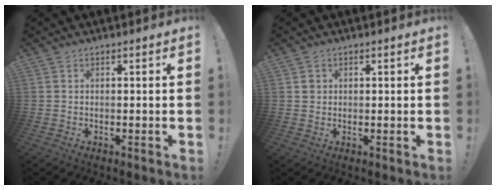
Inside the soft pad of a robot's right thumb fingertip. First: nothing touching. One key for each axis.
{"total": 1.7, "fx": 0.7, "fy": 1.5, "fz": 0.1, "tx": 0.006, "ty": 0.000, "tz": 0.011}